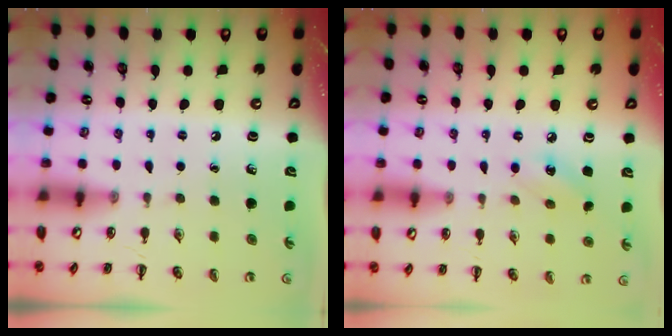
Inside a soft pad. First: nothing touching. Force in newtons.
{"total": 5.8, "press": 5.6, "slide": 1.6}